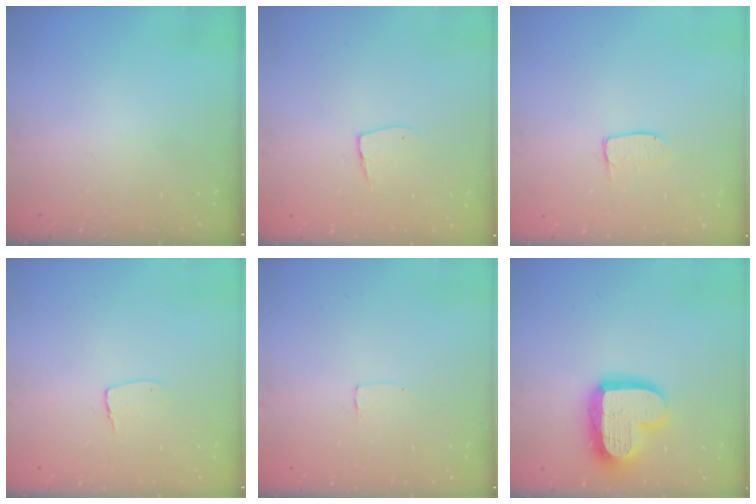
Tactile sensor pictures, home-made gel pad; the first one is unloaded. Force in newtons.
{"total": 4.6, "press": 4.6, "slide": 0.4}
{"total": 4.5, "press": 4.5, "slide": 0.3}
{"total": 5.6, "press": 5.5, "slide": 0.4}
{"total": 2.6, "press": 2.6, "slide": 0.2}
{"total": 18.1, "press": 18.0, "slide": 1.5}